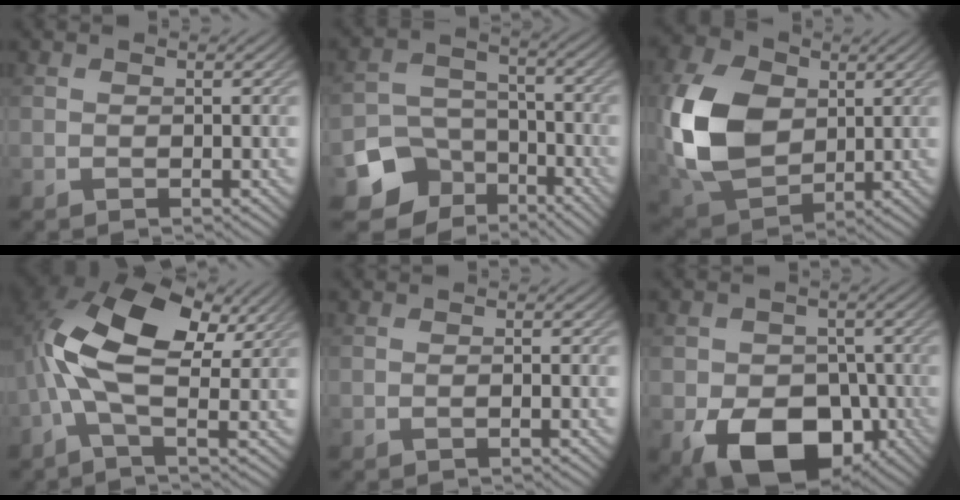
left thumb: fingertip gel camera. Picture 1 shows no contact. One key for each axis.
{"total": 8.6, "fx": -5.4, "fy": 6.1, "fz": 2.6, "tx": -0.061, "ty": -0.020, "tz": -0.104}
{"total": 13.6, "fx": 1.1, "fy": 9.8, "fz": 9.5, "tx": -0.249, "ty": 0.007, "tz": 0.021}
{"total": 11.9, "fx": 1.7, "fy": 5.5, "fz": 10.4, "tx": -0.212, "ty": 0.000, "tz": 0.024}
{"total": 0.7, "fx": -0.2, "fy": 0.0, "fz": 0.6, "tx": -0.013, "ty": 0.000, "tz": -0.007}
{"total": 10.9, "fx": -4.6, "fy": 7.3, "fz": 6.6, "tx": -0.109, "ty": -0.026, "tz": -0.077}